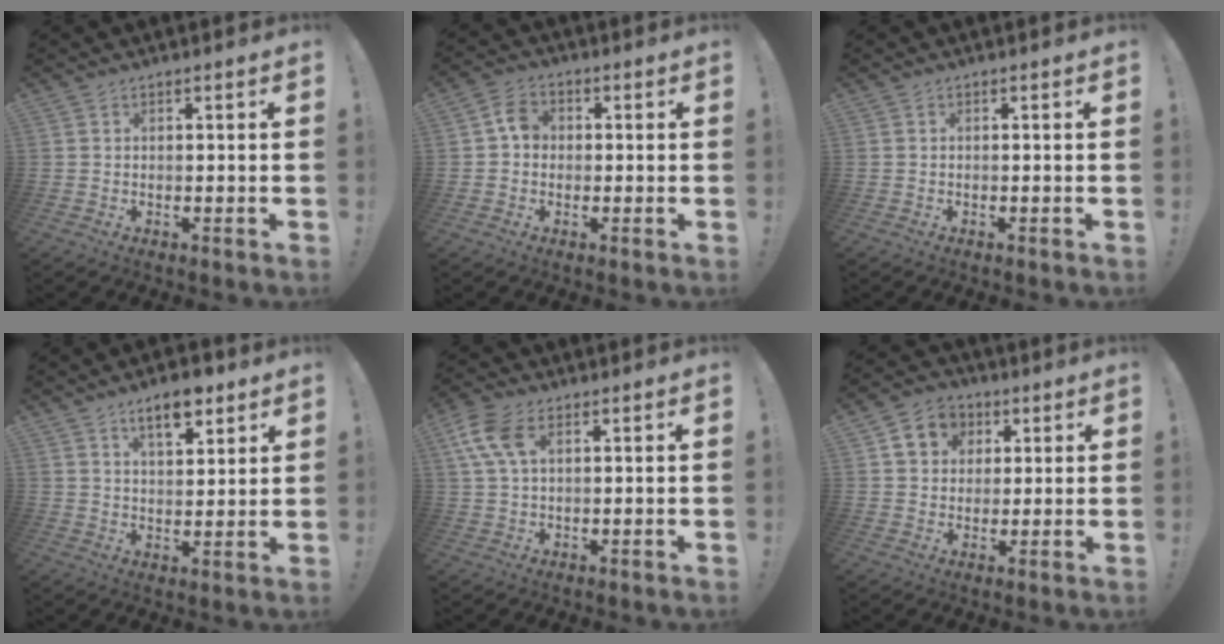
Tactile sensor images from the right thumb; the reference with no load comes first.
{"total": 5.6, "force": [0.2, 4.6, 3.2], "torque": [-0.048, 0.017, 0.004]}
{"total": 0.0}
{"total": 8.8, "force": [6.0, 3.4, 5.4], "torque": [-0.070, -0.028, 0.104]}
{"total": 9.0, "force": [3.0, 5.0, 6.8], "torque": [-0.150, 0.002, 0.059]}
{"total": 9.6, "force": [3.5, 8.2, 3.4], "torque": [-0.046, -0.007, 0.073]}